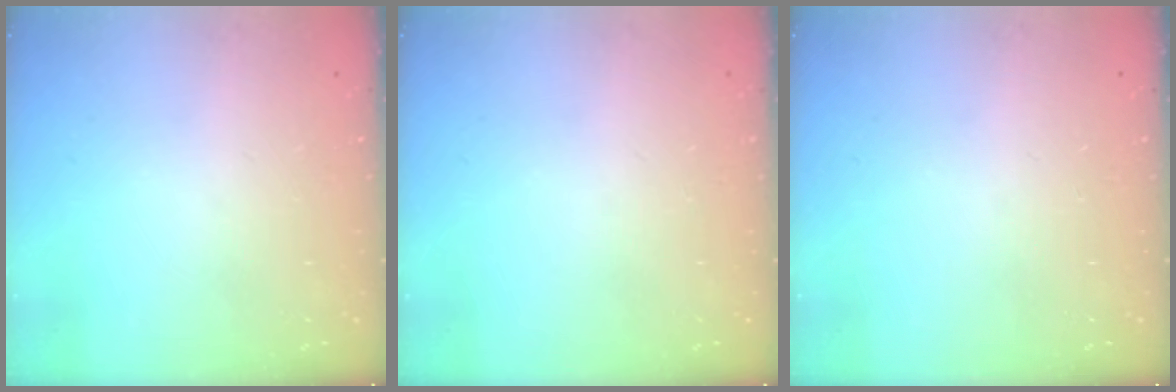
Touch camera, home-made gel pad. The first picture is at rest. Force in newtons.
{"total": 0.0}
{"total": 0.0}